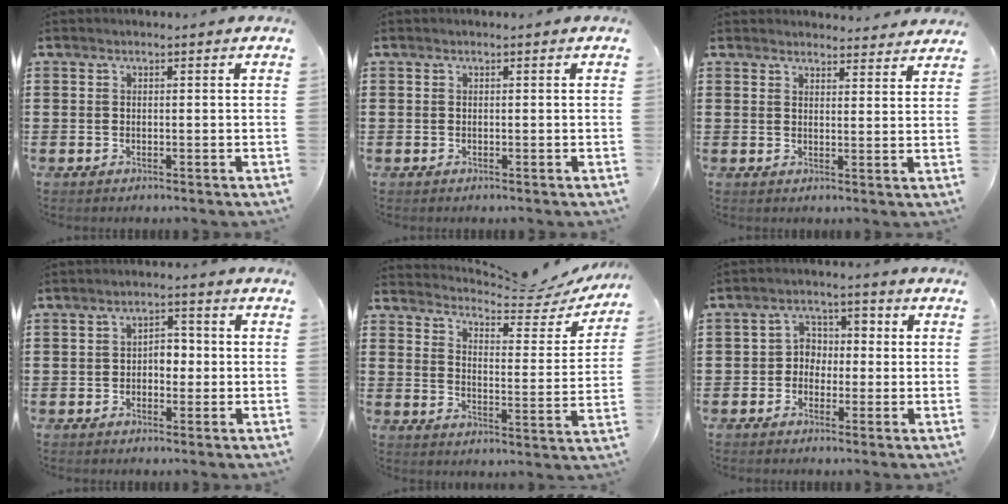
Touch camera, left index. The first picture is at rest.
{"total": 0.0}
{"total": 3.2, "force": [3.2, 0.3, 0.1], "torque": [-0.004, -0.015, 0.060]}
{"total": 3.2, "force": [-0.3, 2.0, 2.5], "torque": [-0.044, 0.005, -0.012]}
{"total": 4.8, "force": [4.6, 0.3, 1.3], "torque": [-0.043, -0.040, 0.072]}
{"total": 3.7, "force": [-1.2, 3.3, 1.2], "torque": [-0.039, 0.015, -0.033]}